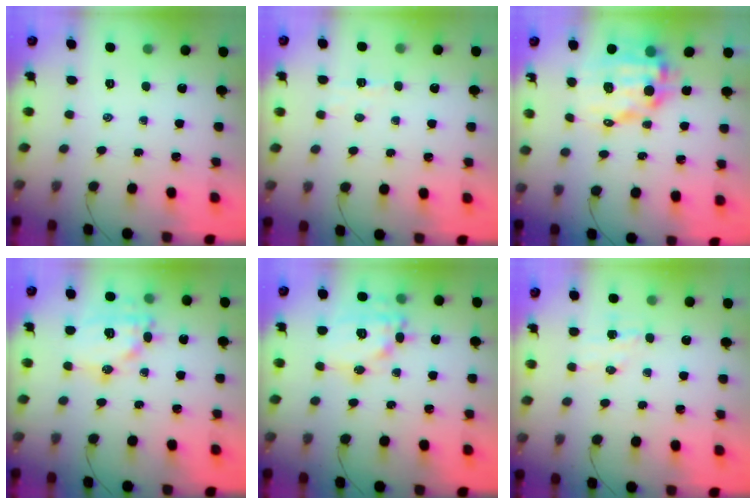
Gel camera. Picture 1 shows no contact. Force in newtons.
{"total": 4.4, "press": 4.2, "slide": 1.3}
{"total": 12.3, "press": 11.9, "slide": 3.0}
{"total": 15.7, "press": 15.6, "slide": 1.5}
{"total": 15.4, "press": 15.3, "slide": 1.7}
{"total": 5.8, "press": 5.7, "slide": 1.4}